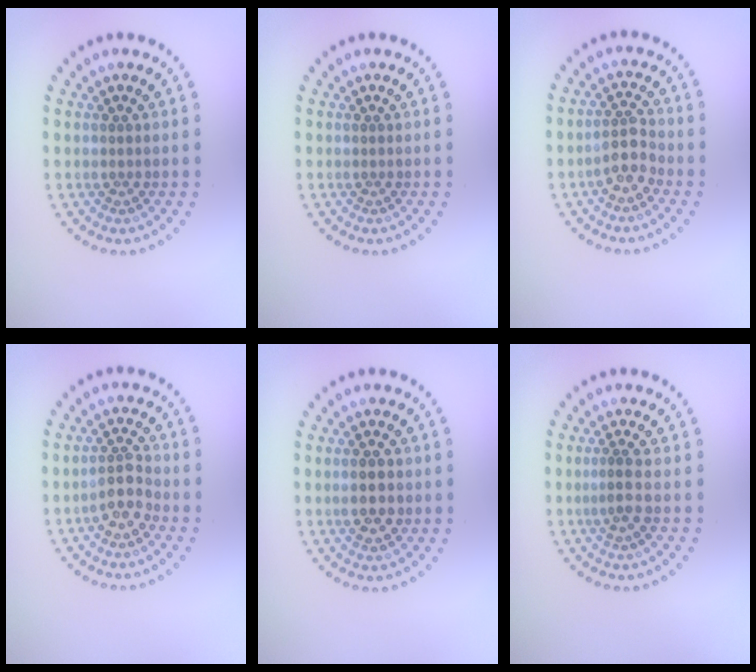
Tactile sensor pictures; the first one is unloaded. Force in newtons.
{"total": 0.0}
{"total": 2.5, "press": 2.1, "slide": 1.2}
{"total": 2.5, "press": 2.1, "slide": 1.2}
{"total": 3.1, "press": 3.1, "slide": 0.2}
{"total": 1.3, "press": 1.0, "slide": 0.8}